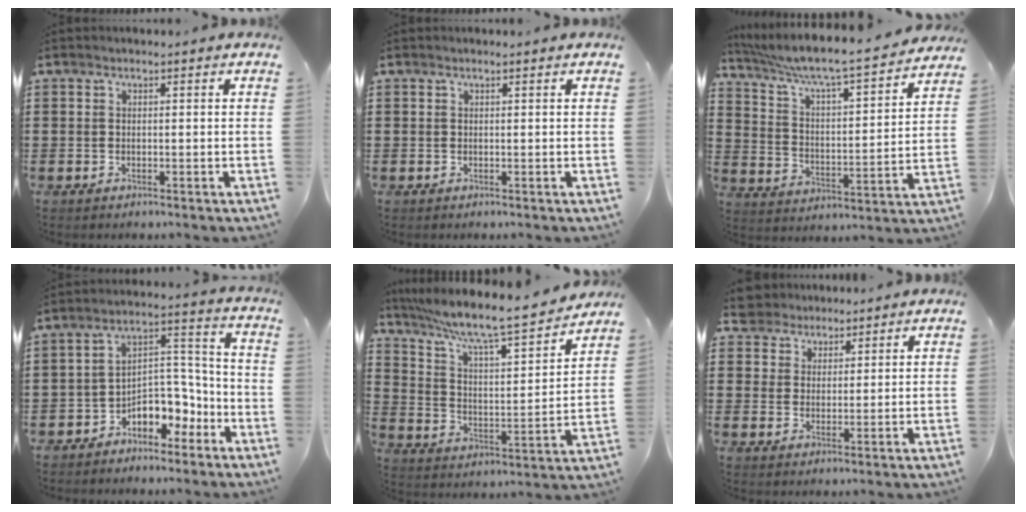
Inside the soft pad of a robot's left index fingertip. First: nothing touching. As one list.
[{"total": 0.0}, {"total": 6.2, "force": [5.3, 0.2, 3.2], "torque": [-0.085, -0.044, 0.080]}, {"total": 6.1, "force": [-4.4, 3.6, 2.1], "torque": [-0.040, 0.012, -0.085]}, {"total": 8.4, "force": [7.0, 0.7, 4.7], "torque": [-0.121, -0.052, 0.111]}, {"total": 4.4, "force": [3.6, 2.4, -0.2], "torque": [-0.019, -0.001, 0.068]}]